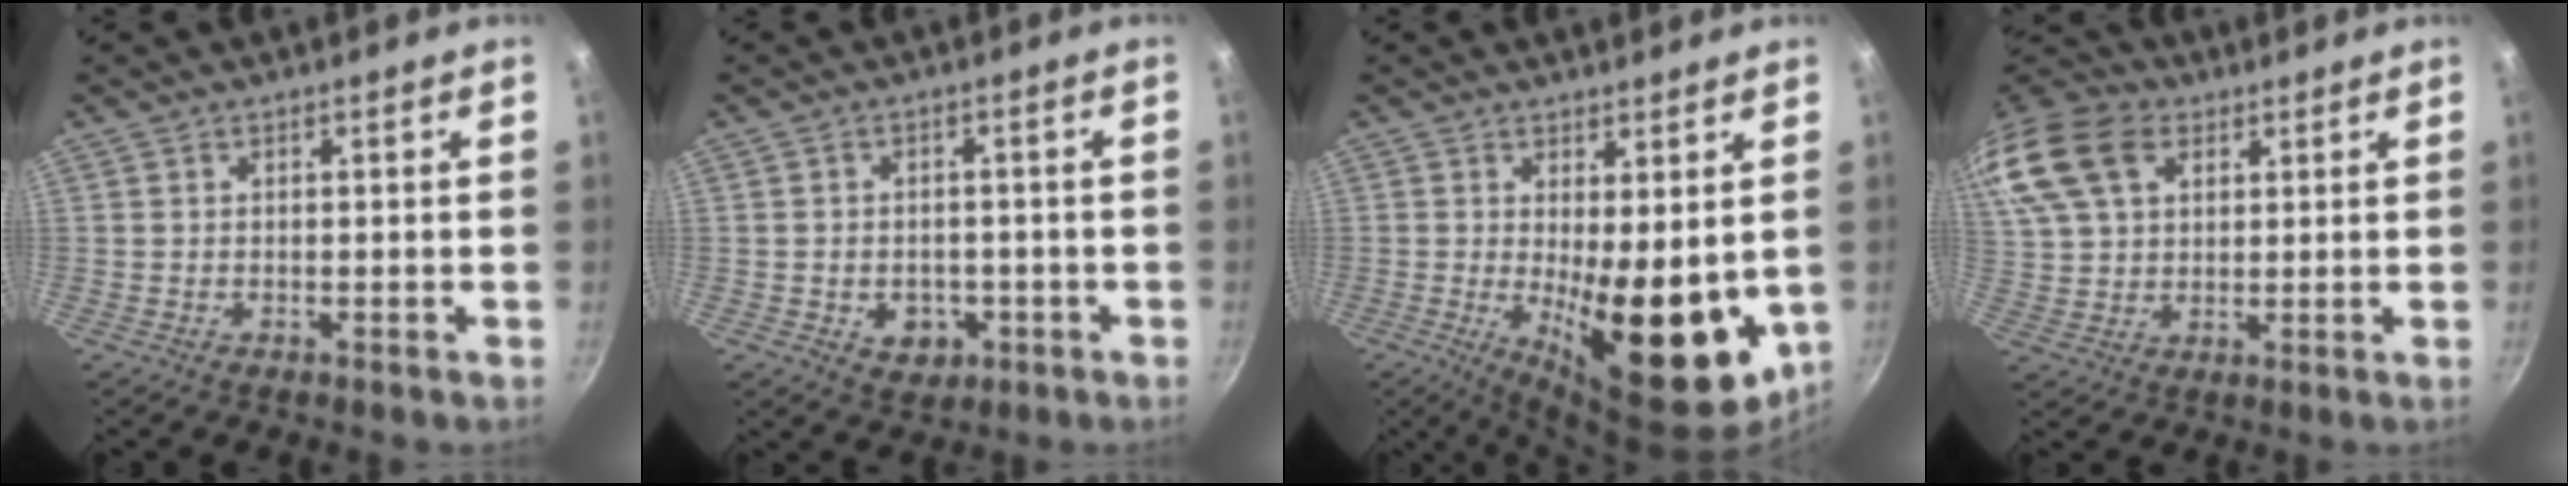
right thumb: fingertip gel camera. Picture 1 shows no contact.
{"total": 5.7, "force": [-1.8, 4.5, 3.1], "torque": [-0.027, 0.010, -0.013]}
{"total": 15.9, "force": [-0.7, 6.3, 14.6], "torque": [-0.171, -0.027, 0.007]}
{"total": 18.9, "force": [8.0, 12.8, 11.3], "torque": [-0.244, 0.018, 0.147]}